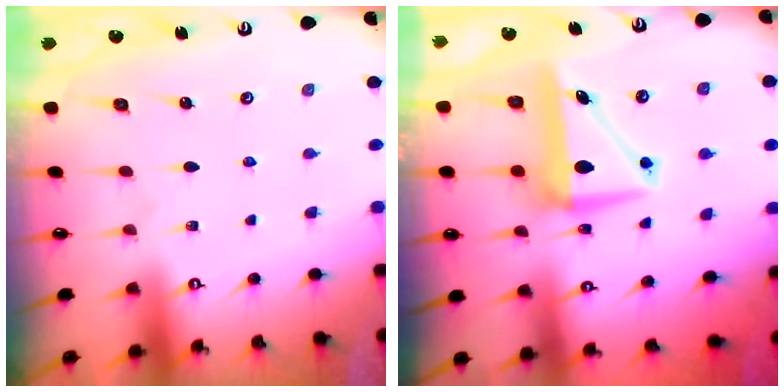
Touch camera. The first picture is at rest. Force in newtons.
{"total": 8.4, "press": 8.3, "slide": 1.4}